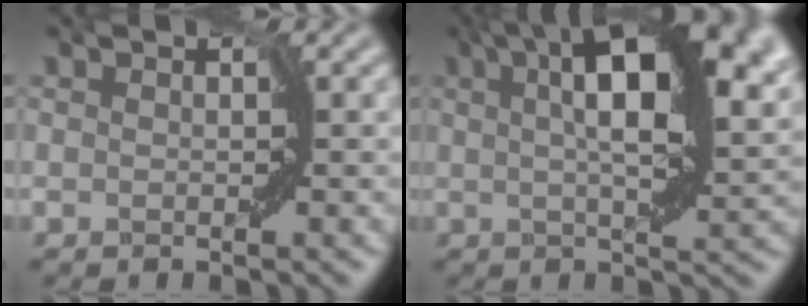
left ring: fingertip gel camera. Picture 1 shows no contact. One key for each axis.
{"total": 12.4, "fx": 4.4, "fy": 4.3, "fz": 10.7, "tx": -0.151, "ty": 0.016, "tz": 0.060}